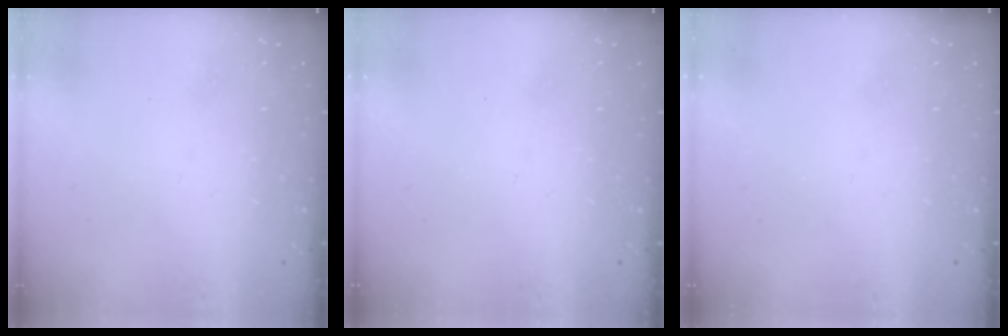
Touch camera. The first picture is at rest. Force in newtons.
{"total": 0.0}
{"total": 0.0}